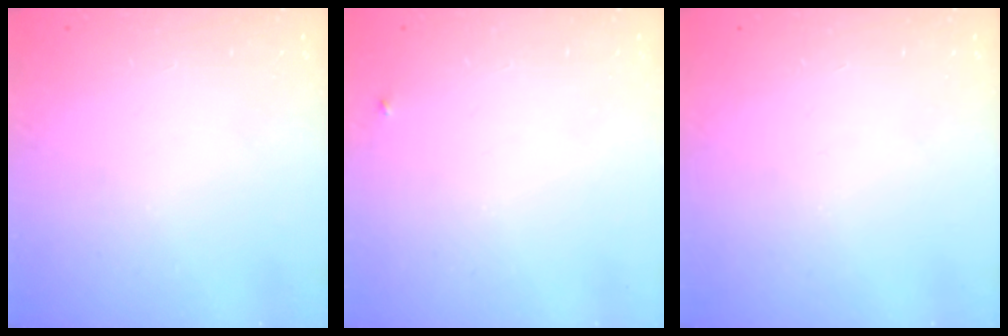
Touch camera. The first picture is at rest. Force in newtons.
{"total": 3.5, "press": 3.4, "slide": 0.5}
{"total": 0.0}